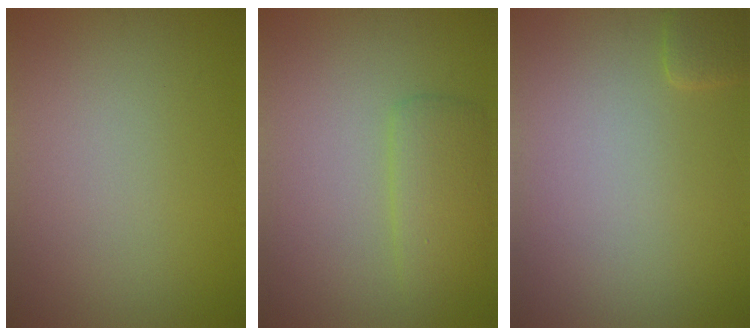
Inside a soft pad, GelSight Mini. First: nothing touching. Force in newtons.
{"total": 2.8, "press": 2.8, "slide": 0.2}
{"total": 1.1, "press": 1.1, "slide": 0.2}